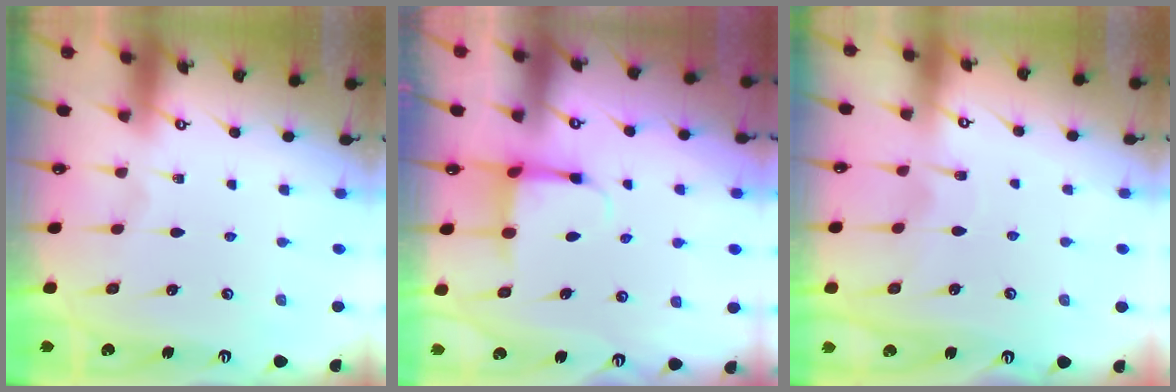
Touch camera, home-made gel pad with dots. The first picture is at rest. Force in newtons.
{"total": 4.0, "press": 3.8, "slide": 1.2}
{"total": 6.7, "press": 6.7, "slide": 0.5}